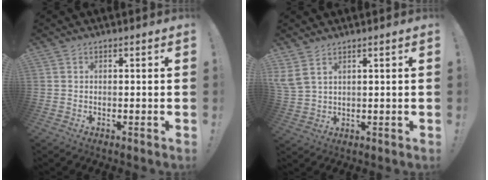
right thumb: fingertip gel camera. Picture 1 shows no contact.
{"total": 4.9, "force": [3.2, 2.1, 3.0], "torque": [-0.075, -0.013, 0.066]}